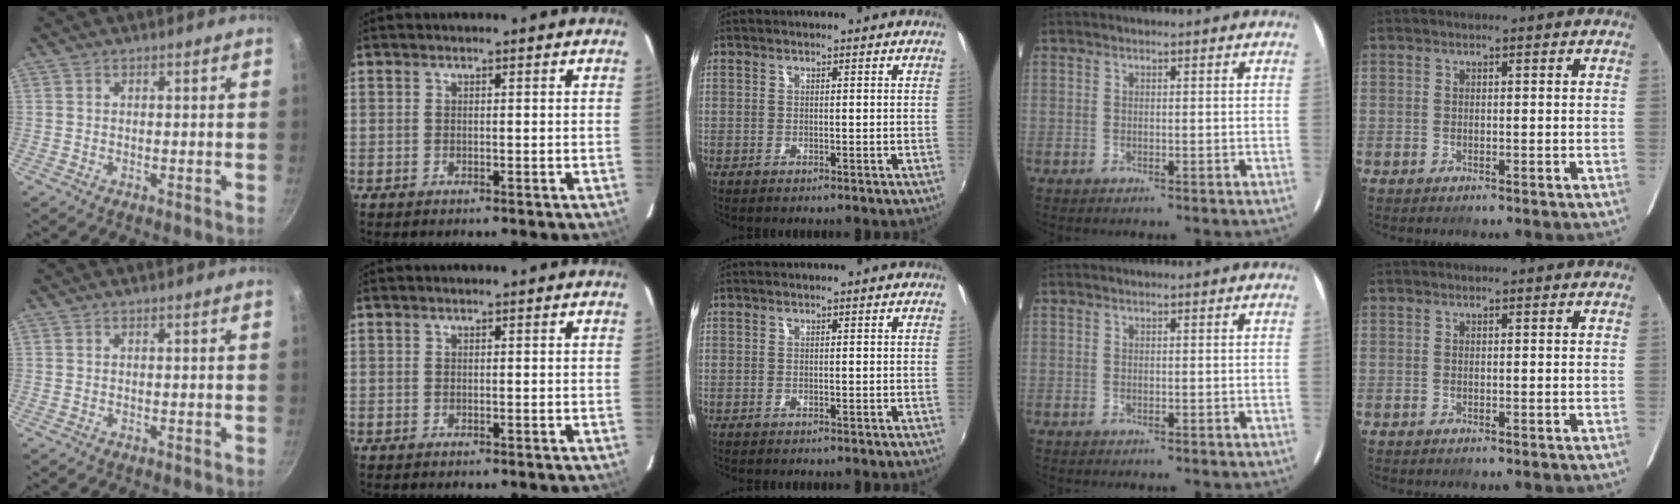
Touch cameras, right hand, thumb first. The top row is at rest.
{}